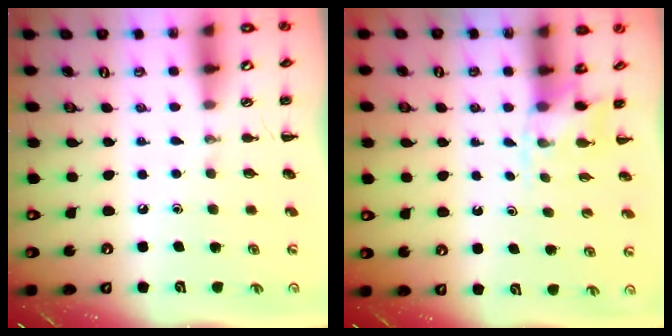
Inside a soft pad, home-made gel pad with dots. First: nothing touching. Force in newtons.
{"total": 2.9, "press": 2.7, "slide": 1.2}